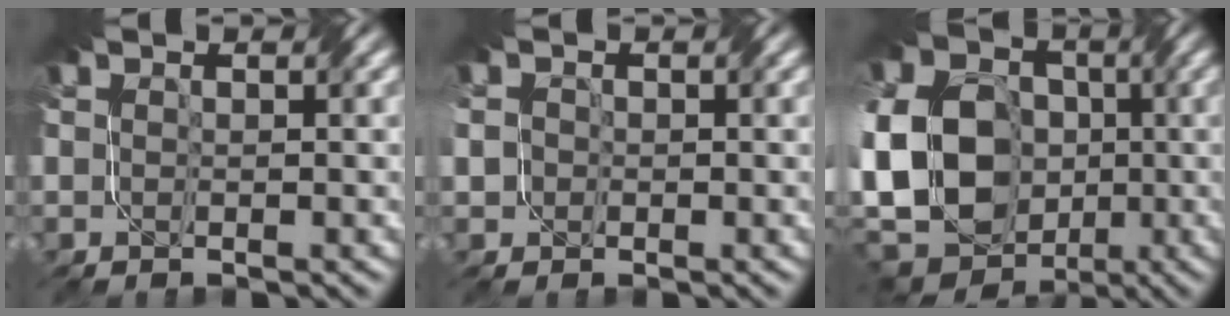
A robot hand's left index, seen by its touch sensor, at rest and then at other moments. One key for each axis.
{"total": 2.1, "fx": -0.2, "fy": 1.9, "fz": 0.9, "tx": -0.031, "ty": 0.009, "tz": -0.009}
{"total": 19.8, "fx": -3.5, "fy": 15.9, "fz": 11.2, "tx": -0.242, "ty": 0.002, "tz": -0.115}